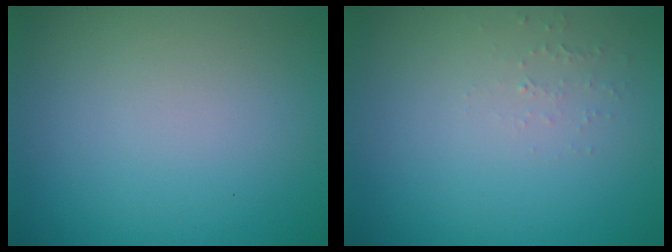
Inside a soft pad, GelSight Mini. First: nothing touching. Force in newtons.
{"total": 0.8, "press": 0.8, "slide": 0.3}